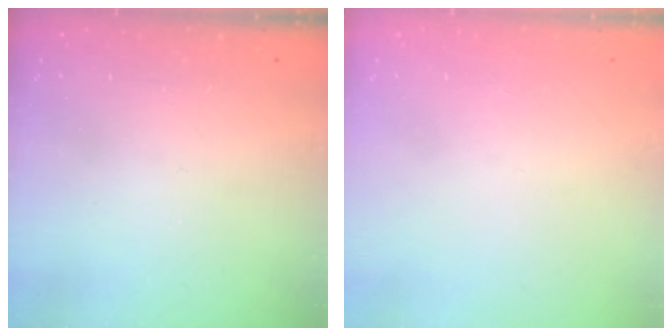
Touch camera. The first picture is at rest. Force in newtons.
{"total": 0.0}